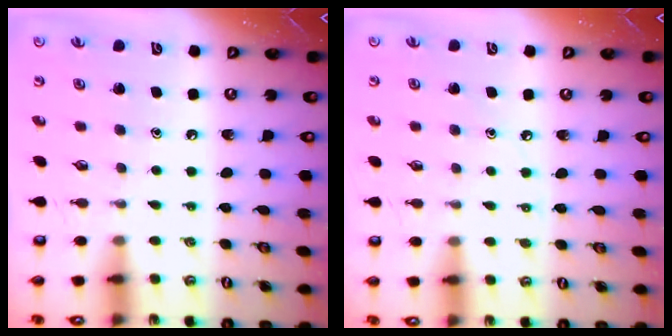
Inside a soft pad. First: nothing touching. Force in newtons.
{"total": 2.3, "press": 2.3, "slide": 0.3}